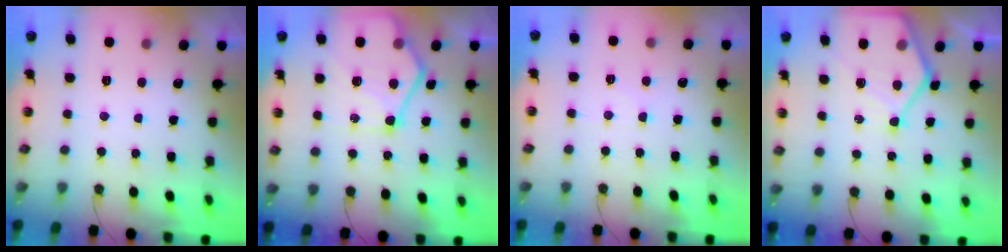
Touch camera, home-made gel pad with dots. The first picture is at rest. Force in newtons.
{"total": 17.0, "press": 16.9, "slide": 1.7}
{"total": 2.9, "press": 2.9, "slide": 0.5}
{"total": 12.2, "press": 12.2, "slide": 1.2}